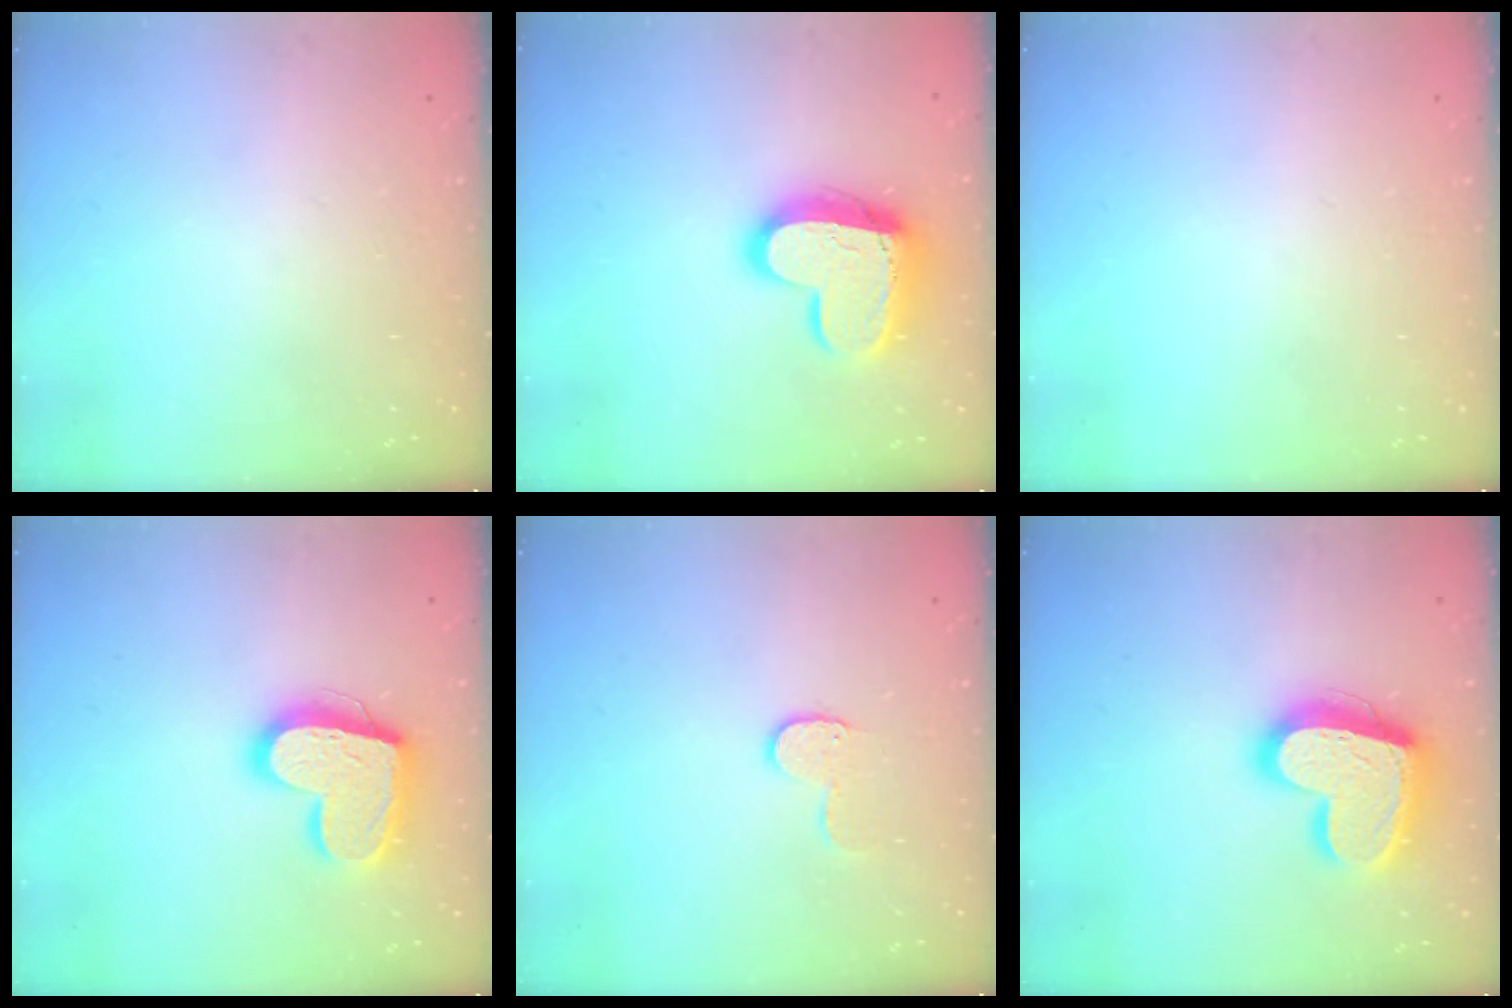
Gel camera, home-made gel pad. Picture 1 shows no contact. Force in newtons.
{"total": 16.2, "press": 16.1, "slide": 1.4}
{"total": 0.0}
{"total": 17.5, "press": 17.4, "slide": 1.6}
{"total": 6.5, "press": 6.4, "slide": 0.4}
{"total": 19.9, "press": 19.9, "slide": 1.1}